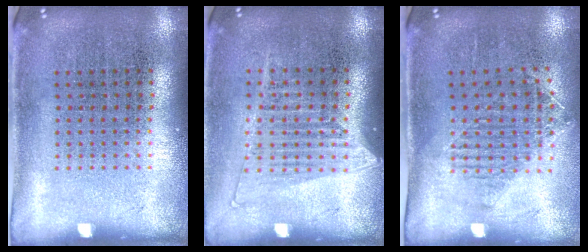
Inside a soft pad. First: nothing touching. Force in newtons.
{"total": 1.3, "press": 1.1, "slide": 0.6}
{"total": 1.2, "press": 1.1, "slide": 0.6}